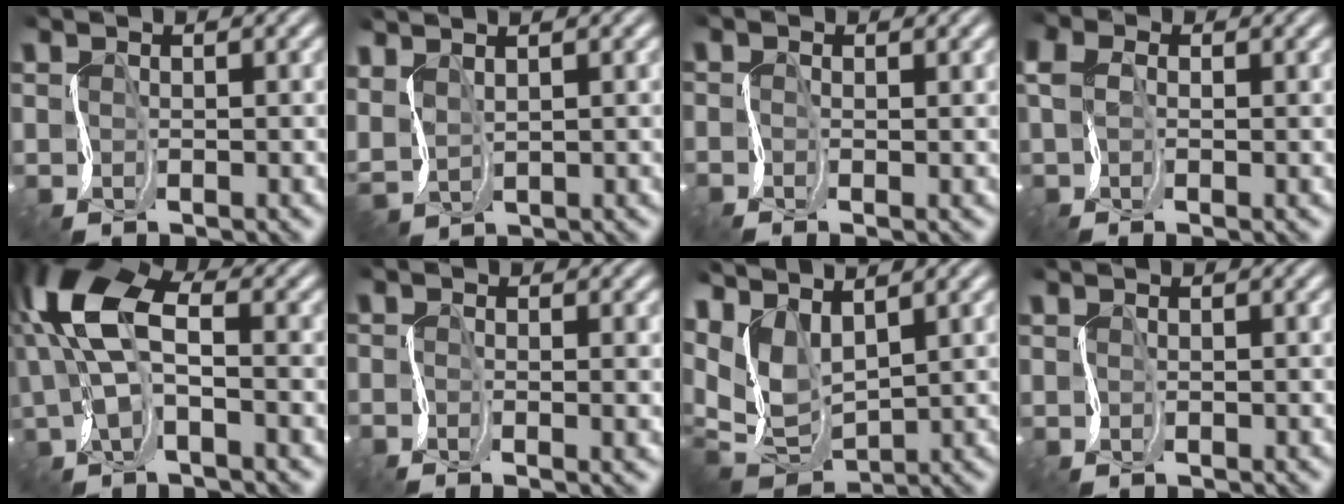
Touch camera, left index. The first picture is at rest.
{"total": 2.6, "force": [1.6, 0.8, 1.8], "torque": [-0.044, 0.014, 0.032]}
{"total": 1.1, "force": [0.1, 0.2, 1.0], "torque": [0.001, 0.009, -0.015]}
{"total": 2.9, "force": [0.4, 1.9, 2.1], "torque": [-0.038, 0.020, 0.001]}
{"total": 8.4, "force": [1.1, 3.9, 7.3], "torque": [-0.171, 0.016, 0.006]}
{"total": 2.1, "force": [0.0, 0.4, 2.1], "torque": [-0.019, 0.006, -0.012]}
{"total": 5.5, "force": [2.4, 2.2, 4.5], "torque": [-0.106, 0.005, 0.040]}
{"total": 0.0}